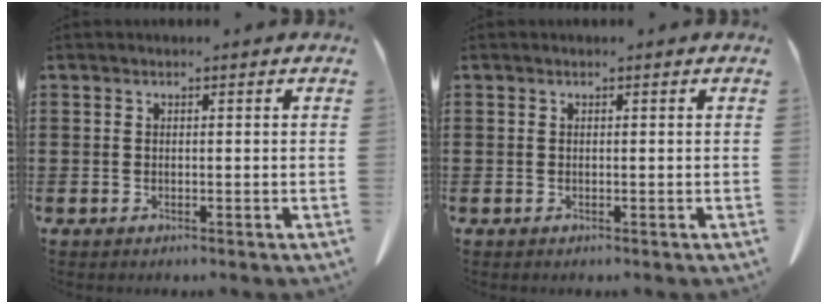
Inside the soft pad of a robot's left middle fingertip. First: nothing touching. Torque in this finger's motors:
{"motor_torque": [0.00, 0.00, 0.01, 0.01]}